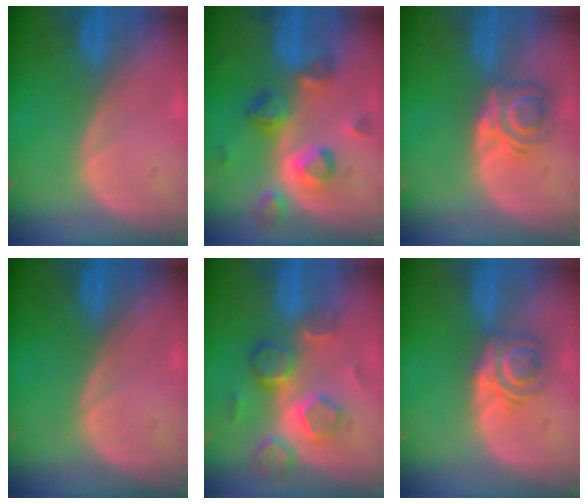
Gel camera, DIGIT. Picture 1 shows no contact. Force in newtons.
{"total": 7.9, "press": 7.7, "slide": 2.0}
{"total": 5.8, "press": 4.9, "slide": 3.0}
{"total": 0.0}
{"total": 9.0, "press": 7.8, "slide": 4.4}
{"total": 5.9, "press": 4.9, "slide": 3.3}